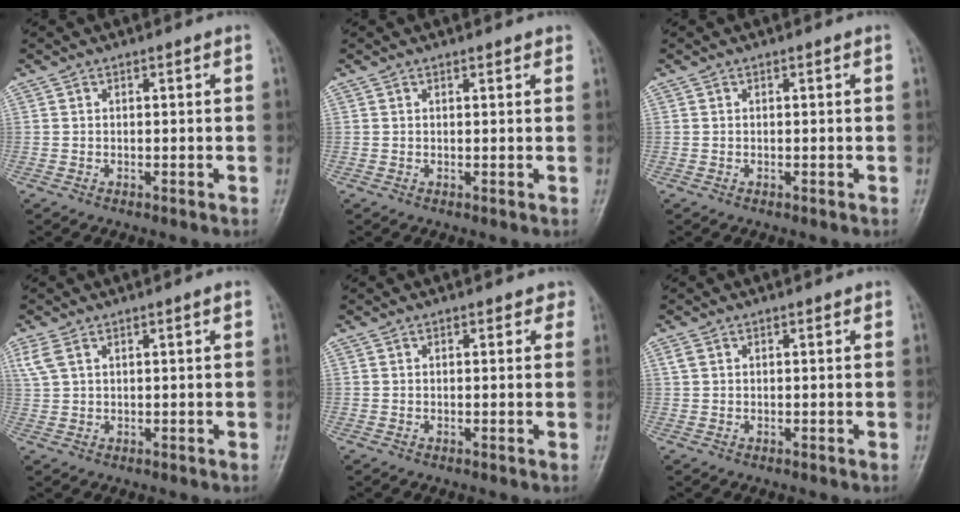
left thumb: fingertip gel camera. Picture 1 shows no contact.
{"total": 1.0, "force": [0.8, 0.3, 0.5], "torque": [-0.006, -0.002, 0.009]}
{"total": 0.0}
{"total": 3.9, "force": [1.9, 1.5, 3.0], "torque": [-0.074, 0.012, 0.046]}
{"total": 1.6, "force": [1.0, 1.0, 0.8], "torque": [0.009, -0.001, 0.005]}
{"total": 1.4, "force": [0.7, 0.9, 0.8], "torque": [-0.013, 0.003, 0.014]}